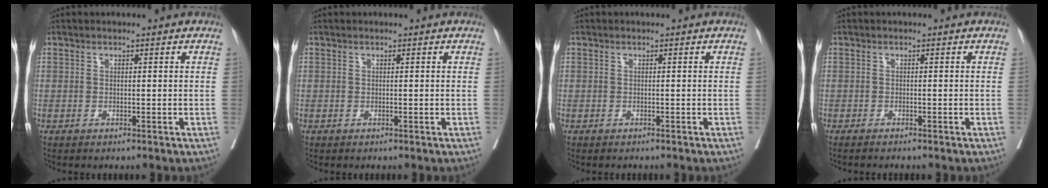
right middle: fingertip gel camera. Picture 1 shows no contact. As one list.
[{"total": 0.0}, {"total": 1.1, "force": [-1.0, 0.3, 0.2], "torque": [-0.007, -0.002, -0.016]}, {"total": 2.1, "force": [-1.8, -0.1, 1.0], "torque": [-0.013, 0.000, -0.023]}]